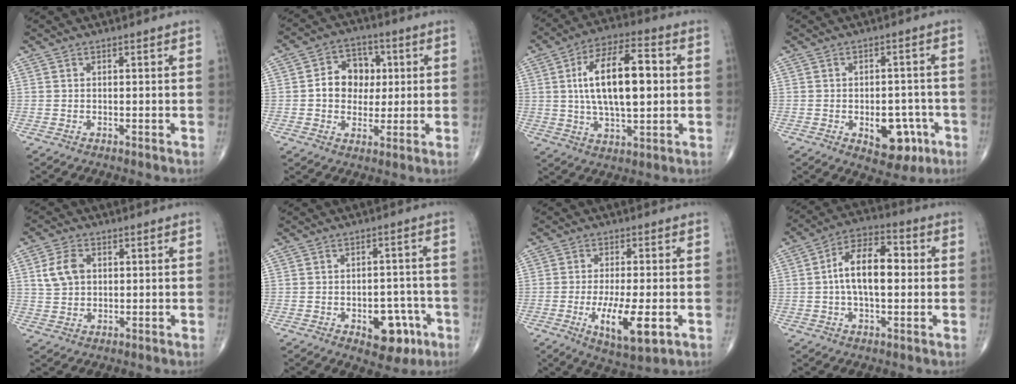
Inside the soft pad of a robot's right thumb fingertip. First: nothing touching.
{"total": 9.5, "force": [0.9, 7.7, 5.5], "torque": [-0.040, 0.012, 0.008]}
{"total": 17.4, "force": [1.9, 7.6, 15.6], "torque": [-0.255, 0.014, 0.029]}
{"total": 9.2, "force": [-3.4, 5.5, 6.5], "torque": [-0.055, 0.023, -0.034]}
{"total": 5.8, "force": [1.4, 4.2, 3.8], "torque": [-0.065, 0.000, 0.027]}
{"total": 9.1, "force": [-3.9, 5.3, 6.3], "torque": [-0.048, 0.029, -0.043]}
{"total": 10.0, "force": [-2.9, 3.1, 9.1], "torque": [-0.159, -0.015, -0.045]}
{"total": 12.1, "force": [0.5, 6.2, 10.4], "torque": [-0.168, 0.025, -0.001]}